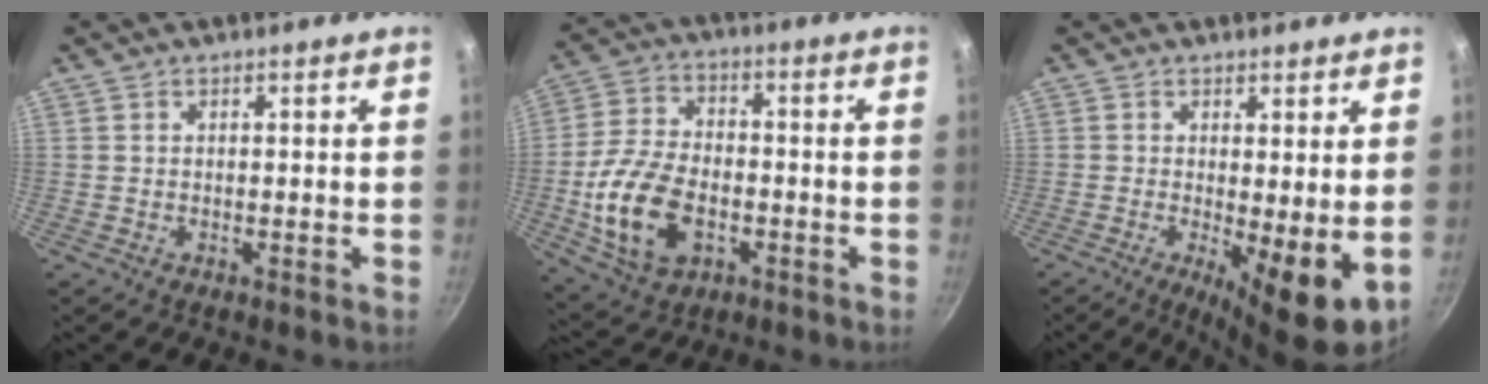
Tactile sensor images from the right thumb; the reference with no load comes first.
{"total": 16.1, "force": [-4.2, 10.2, 11.8], "torque": [-0.223, 0.018, -0.077]}
{"total": 9.6, "force": [-1.6, 2.8, 9.0], "torque": [-0.135, -0.022, -0.016]}